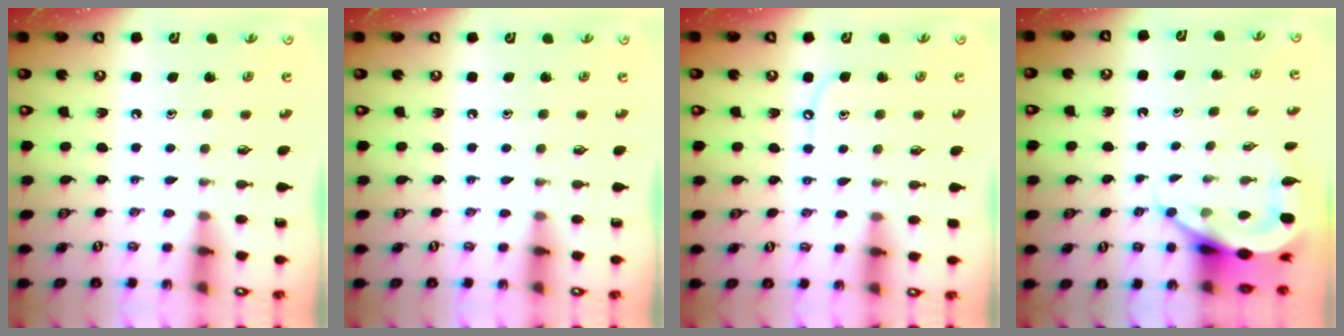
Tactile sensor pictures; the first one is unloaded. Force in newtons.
{"total": 0.0}
{"total": 5.4, "press": 5.4, "slide": 0.7}
{"total": 7.1, "press": 7.1, "slide": 0.7}